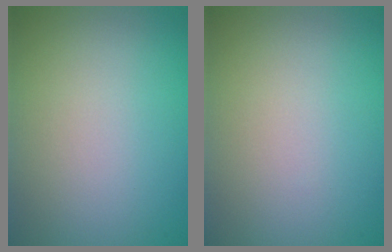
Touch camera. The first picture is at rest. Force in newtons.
{"total": 0.0}